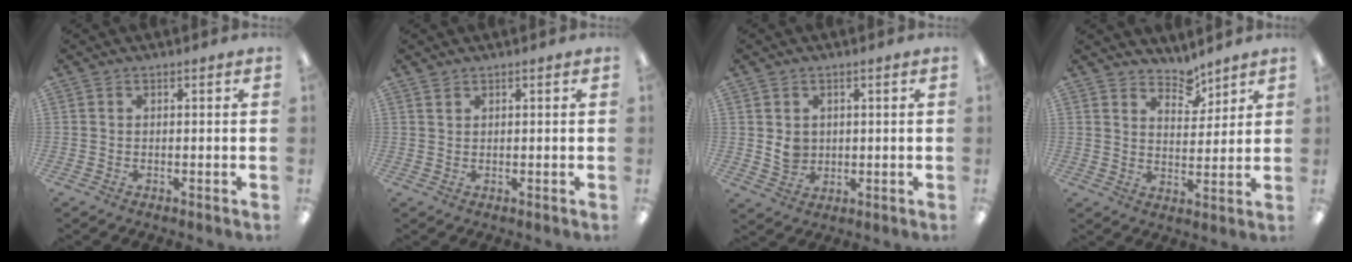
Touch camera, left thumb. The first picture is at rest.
{"total": 1.1, "force": [0.9, 0.5, 0.2], "torque": [-0.006, -0.002, 0.019]}
{"total": 4.3, "force": [1.2, 3.8, 1.7], "torque": [-0.023, 0.000, 0.022]}
{"total": 6.5, "force": [5.7, 2.8, 1.3], "torque": [-0.003, -0.044, 0.101]}